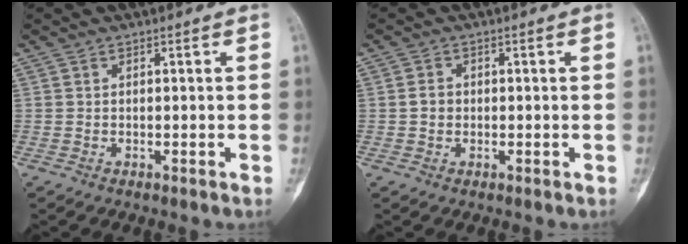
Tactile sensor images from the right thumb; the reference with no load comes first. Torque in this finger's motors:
{"motor_torque": [0.58, 0.37, 0.32, -0.28, 0.04]}